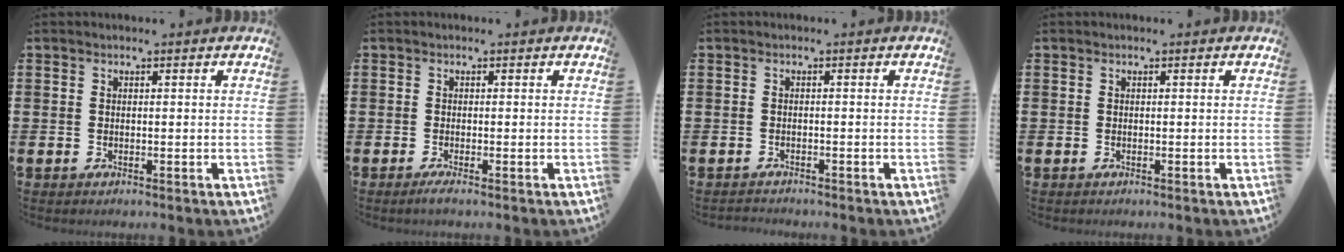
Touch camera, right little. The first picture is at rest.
{"total": 1.0, "force": [-0.4, 0.1, 0.9], "torque": [-0.014, -0.003, -0.008]}
{"total": 0.7, "force": [-0.7, 0.1, -0.1], "torque": [-0.002, -0.001, -0.014]}
{"total": 0.0}